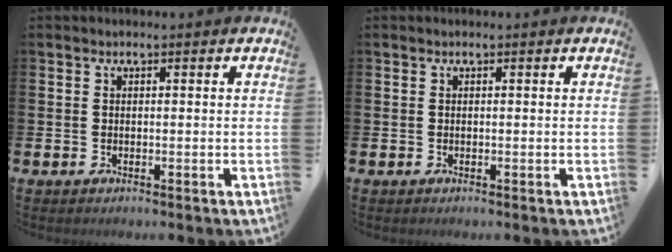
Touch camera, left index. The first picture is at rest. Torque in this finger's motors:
{"motor_torque": [-0.04, 0.04, -0.01, 0.00]}